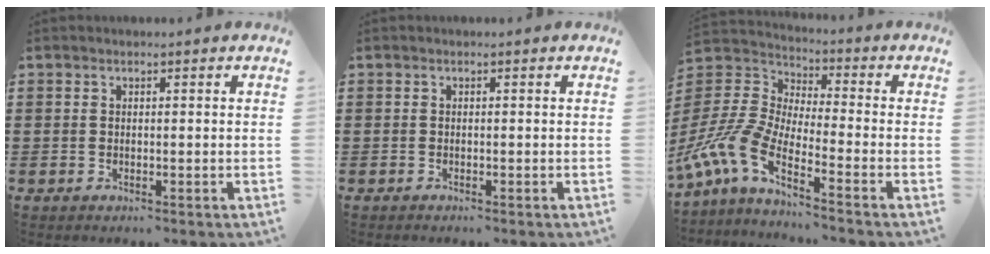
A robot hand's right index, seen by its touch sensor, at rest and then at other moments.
{"total": 0.0}
{"total": 7.5, "force": [-5.4, 2.6, 4.6], "torque": [-0.152, -0.020, -0.122]}